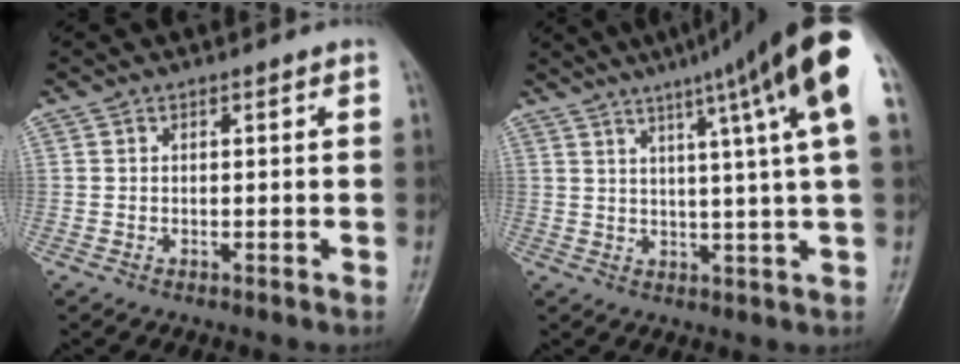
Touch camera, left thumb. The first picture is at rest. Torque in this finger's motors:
{"motor_torque": [0.88, 0.80, 1.85, -0.91, 0.36]}